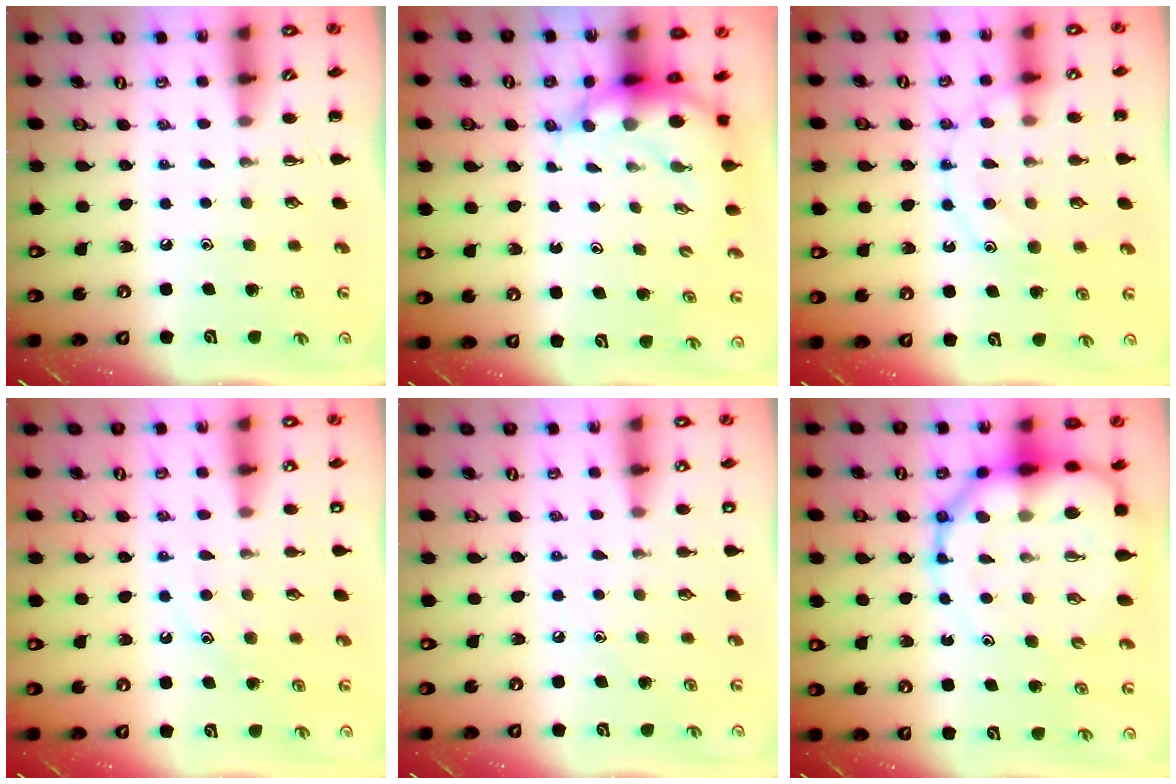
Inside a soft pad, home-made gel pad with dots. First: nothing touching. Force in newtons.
{"total": 5.6, "press": 5.5, "slide": 1.3}
{"total": 12.5, "press": 12.4, "slide": 1.0}
{"total": 10.3, "press": 10.2, "slide": 1.3}
{"total": 7.0, "press": 6.7, "slide": 1.9}
{"total": 16.9, "press": 16.4, "slide": 4.1}